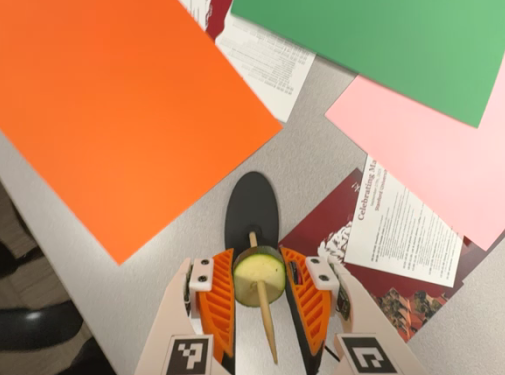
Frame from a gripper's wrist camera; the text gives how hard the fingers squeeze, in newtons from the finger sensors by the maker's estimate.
{"total": 12.7, "left": 13.2, "right": 12.2}